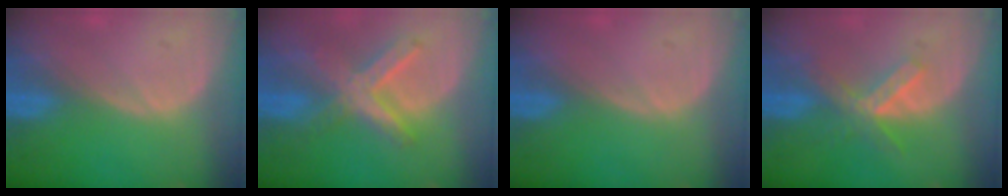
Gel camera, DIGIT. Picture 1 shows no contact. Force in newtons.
{"total": 7.6, "press": 6.5, "slide": 3.8}
{"total": 0.0}
{"total": 5.1, "press": 5.1, "slide": 0.3}